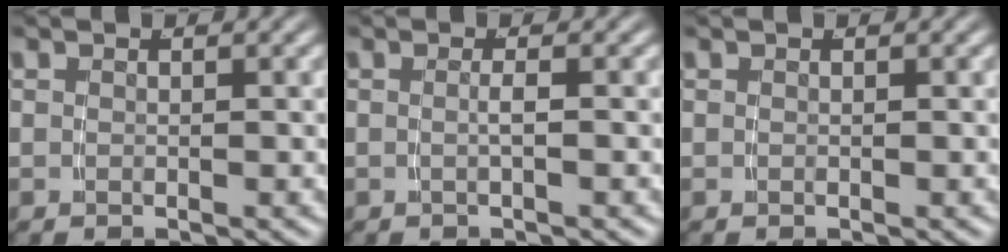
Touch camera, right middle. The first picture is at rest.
{"total": 1.1, "force": [-0.5, -0.6, 0.7], "torque": [-0.016, -0.003, -0.006]}
{"total": 0.0}